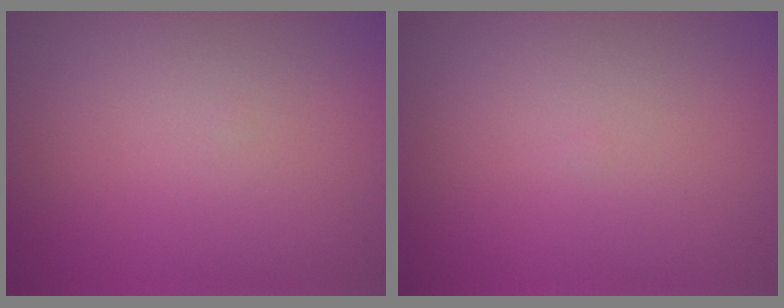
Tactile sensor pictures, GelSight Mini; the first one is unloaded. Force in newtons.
{"total": 0.0}